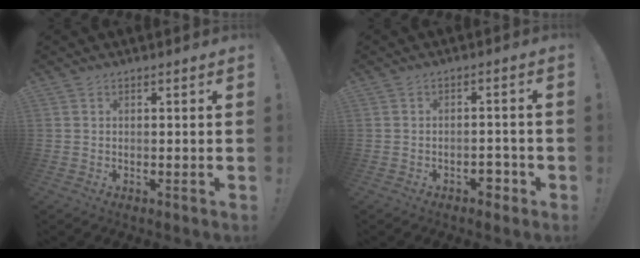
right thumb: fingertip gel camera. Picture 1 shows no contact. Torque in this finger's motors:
{"motor_torque": [0.95, 0.80, 0.34, -0.82, 0.18]}